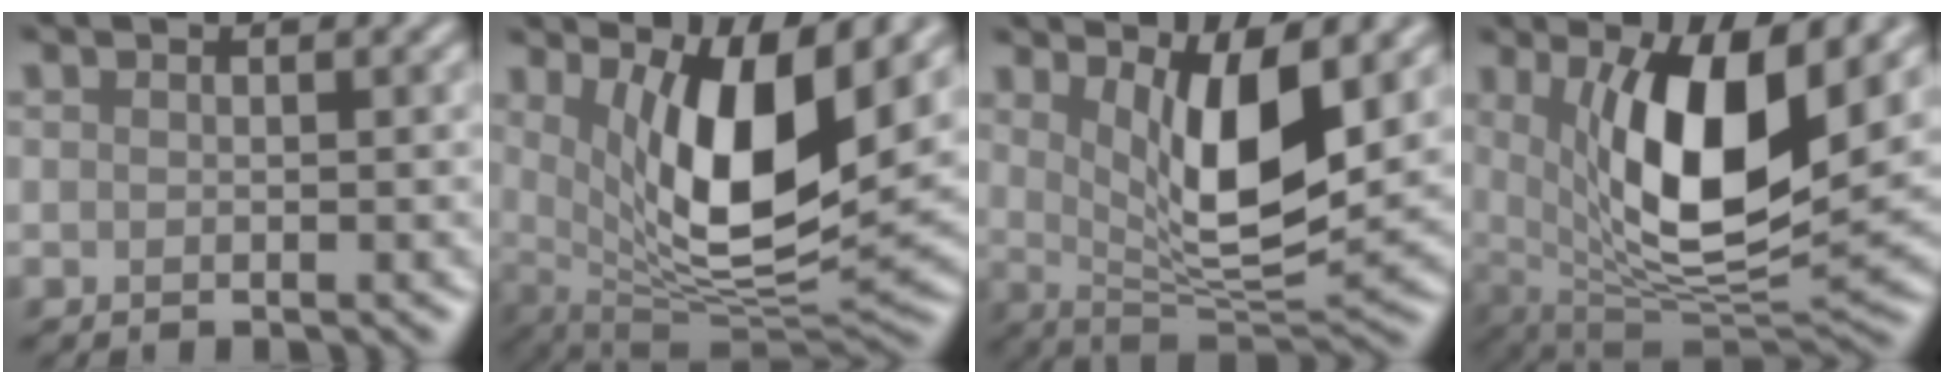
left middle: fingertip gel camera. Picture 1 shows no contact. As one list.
[{"total": 10.3, "force": [3.3, 3.3, 9.2], "torque": [-0.151, -0.022, 0.064]}, {"total": 8.1, "force": [2.6, 2.4, 7.3], "torque": [-0.124, -0.022, 0.050]}, {"total": 10.8, "force": [2.7, 3.8, 9.7], "torque": [-0.166, -0.022, 0.054]}]